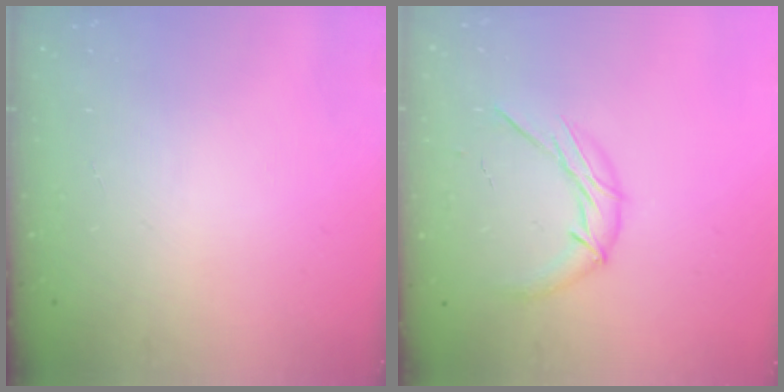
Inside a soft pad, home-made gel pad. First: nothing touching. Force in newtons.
{"total": 9.8, "press": 9.8, "slide": 0.3}